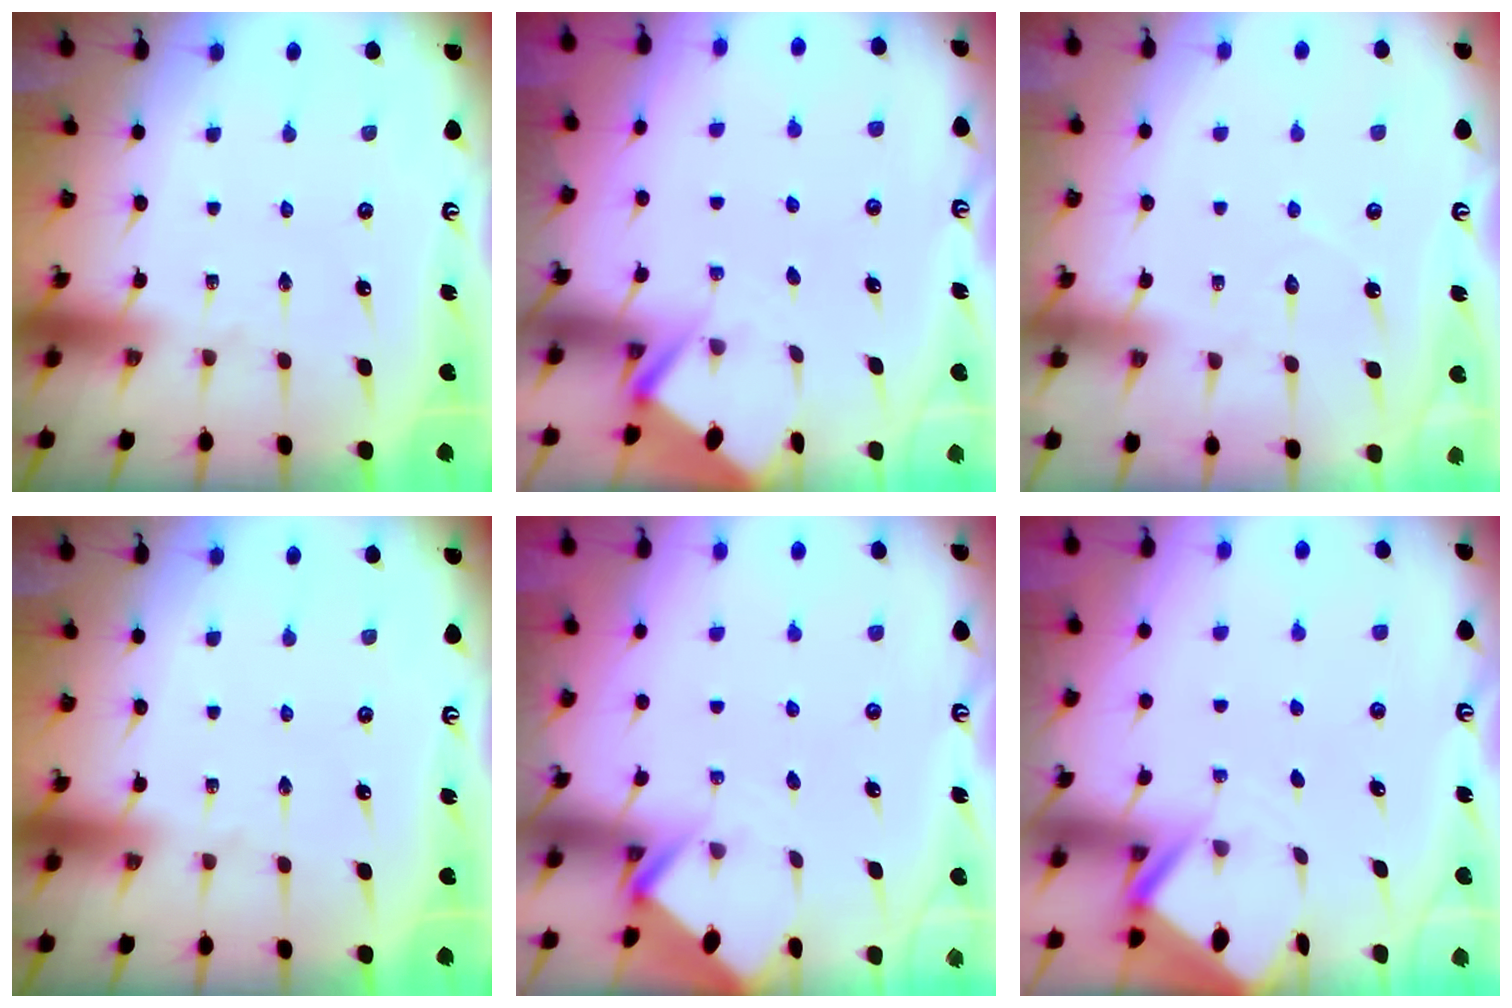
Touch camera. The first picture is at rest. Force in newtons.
{"total": 2.8, "press": 2.8, "slide": 0.1}
{"total": 5.7, "press": 5.7, "slide": 0.6}
{"total": 0.0}
{"total": 2.6, "press": 2.6, "slide": 0.2}
{"total": 3.0, "press": 3.0, "slide": 0.3}